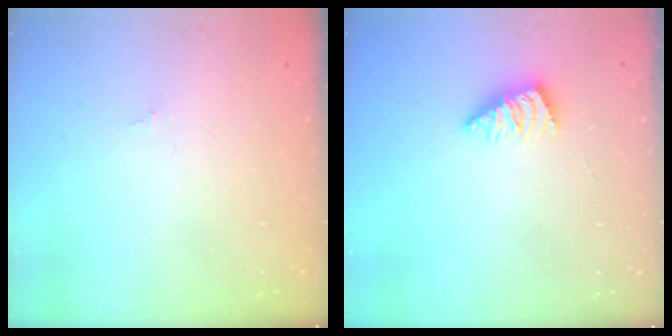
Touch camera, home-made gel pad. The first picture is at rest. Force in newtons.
{"total": 2.9, "press": 2.8, "slide": 0.6}